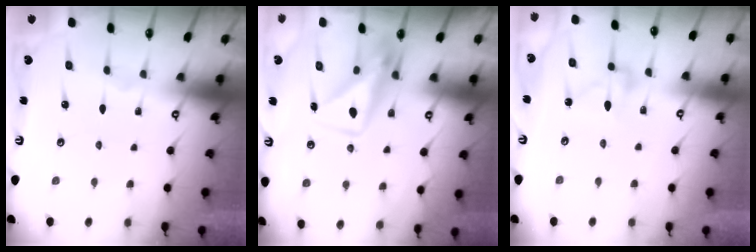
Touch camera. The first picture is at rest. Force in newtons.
{"total": 9.2, "press": 9.2, "slide": 0.9}
{"total": 6.7, "press": 6.7, "slide": 0.2}